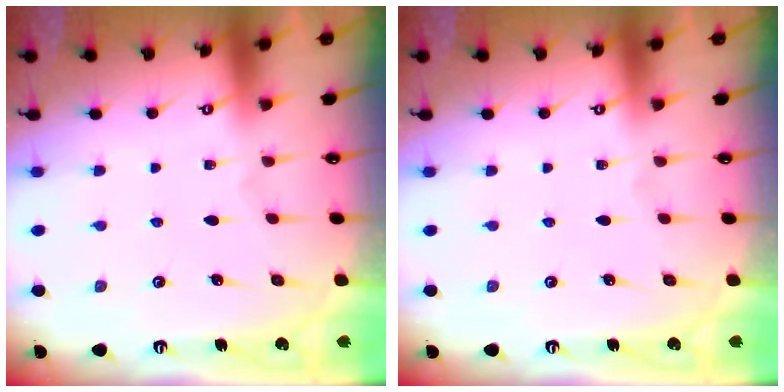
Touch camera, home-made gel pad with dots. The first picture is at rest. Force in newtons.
{"total": 0.0}